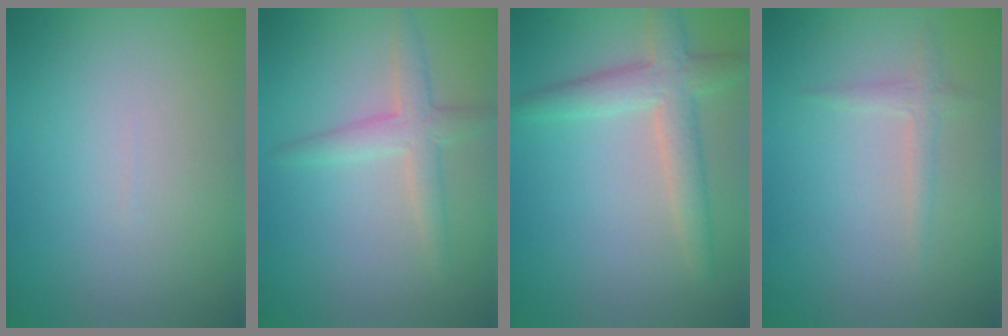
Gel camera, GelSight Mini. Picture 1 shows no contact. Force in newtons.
{"total": 2.6, "press": 2.6, "slide": 0.1}
{"total": 4.0, "press": 4.0, "slide": 0.3}
{"total": 1.3, "press": 1.3, "slide": 0.0}